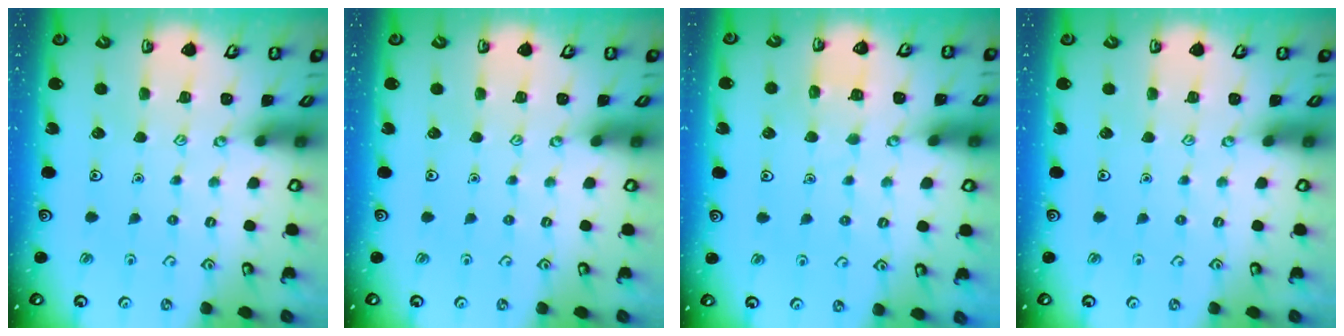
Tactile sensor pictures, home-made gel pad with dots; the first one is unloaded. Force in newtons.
{"total": 0.0}
{"total": 4.9, "press": 4.9, "slide": 0.4}
{"total": 0.0}